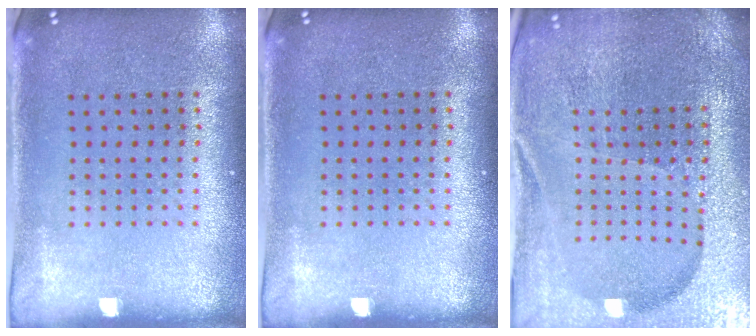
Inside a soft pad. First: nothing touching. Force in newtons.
{"total": 0.0}
{"total": 4.9, "press": 4.6, "slide": 1.6}